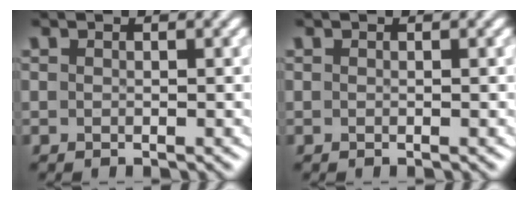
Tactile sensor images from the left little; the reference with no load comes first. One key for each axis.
{"total": 0.0}